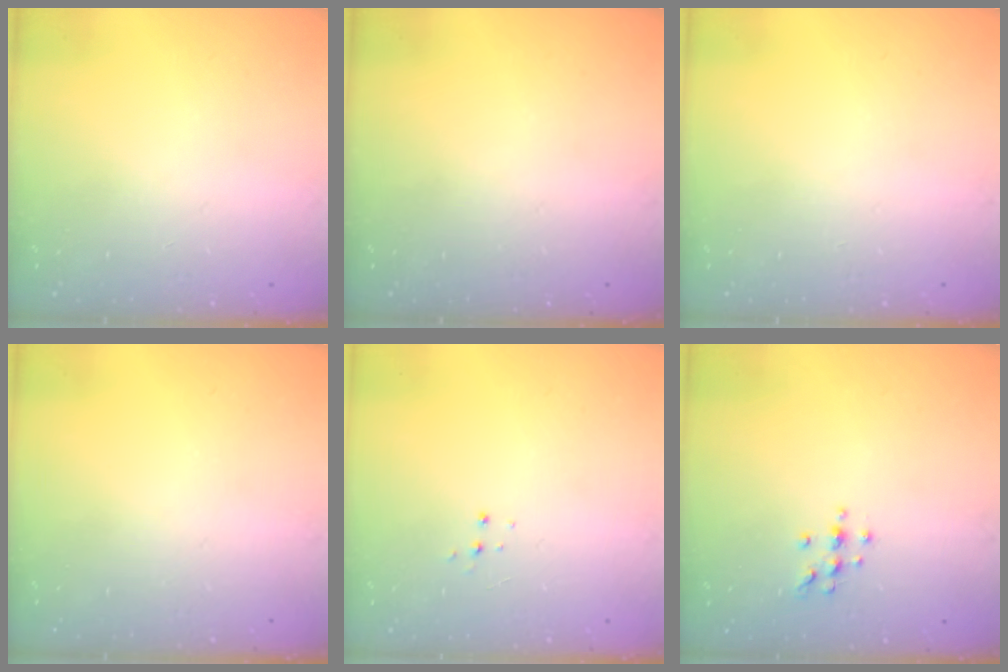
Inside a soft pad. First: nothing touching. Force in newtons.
{"total": 0.0}
{"total": 0.0}
{"total": 0.0}
{"total": 5.2, "press": 5.2, "slide": 0.3}
{"total": 6.3, "press": 6.2, "slide": 0.7}